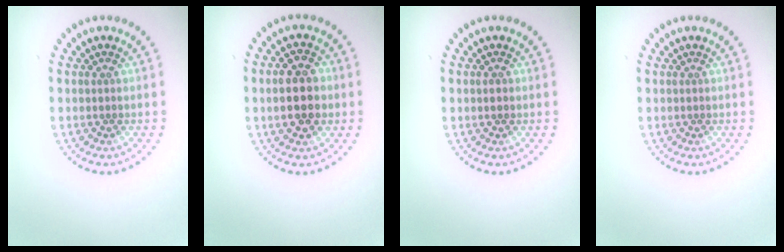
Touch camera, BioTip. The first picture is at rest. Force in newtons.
{"total": 4.3, "press": 4.3, "slide": 0.3}
{"total": 1.0, "press": 1.0, "slide": 0.1}
{"total": 0.0}